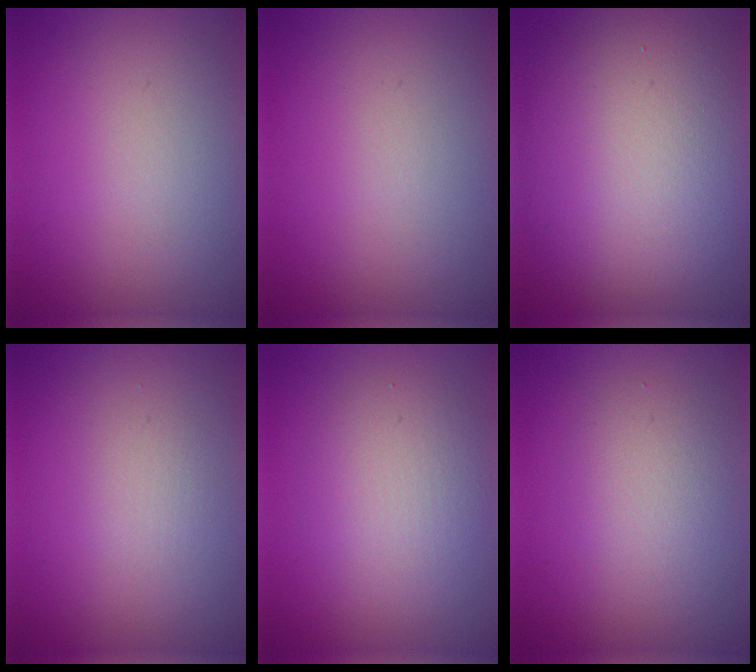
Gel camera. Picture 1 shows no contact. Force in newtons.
{"total": 0.0}
{"total": 13.9, "press": 13.9, "slide": 0.7}
{"total": 1.2, "press": 1.2, "slide": 0.1}
{"total": 3.7, "press": 3.6, "slide": 0.3}
{"total": 2.5, "press": 2.5, "slide": 0.2}